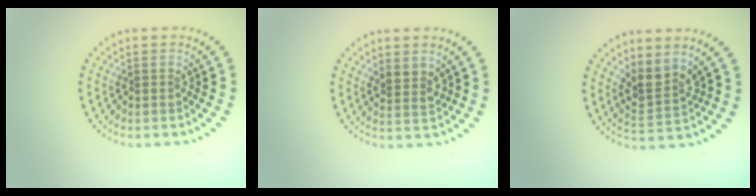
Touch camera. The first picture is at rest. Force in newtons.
{"total": 1.7, "press": 1.4, "slide": 0.9}
{"total": 2.8, "press": 2.1, "slide": 1.8}